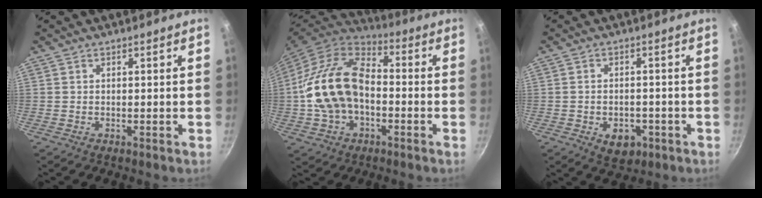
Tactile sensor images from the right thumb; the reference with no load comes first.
{"total": 19.0, "force": [-1.7, 13.0, 13.7], "torque": [-0.248, 0.042, -0.038]}
{"total": 6.1, "force": [-2.3, 4.2, 3.8], "torque": [-0.040, 0.008, -0.022]}